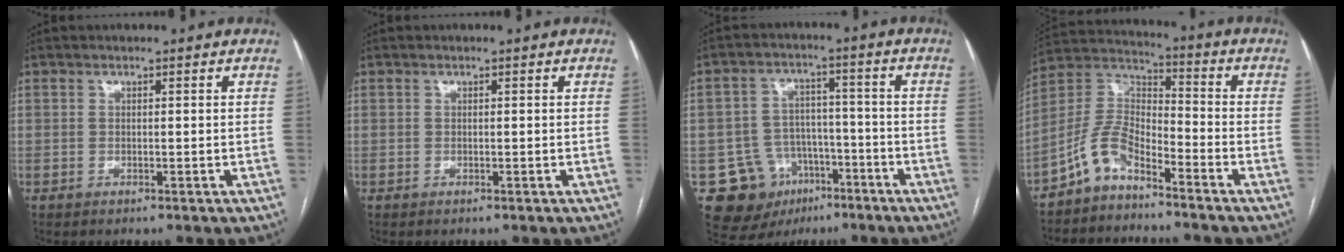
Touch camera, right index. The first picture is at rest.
{"total": 0.0}
{"total": 11.3, "force": [-5.6, 9.3, 3.1], "torque": [-0.047, 0.040, -0.074]}
{"total": 8.1, "force": [-6.0, 3.0, 4.5], "torque": [-0.102, 0.027, -0.123]}